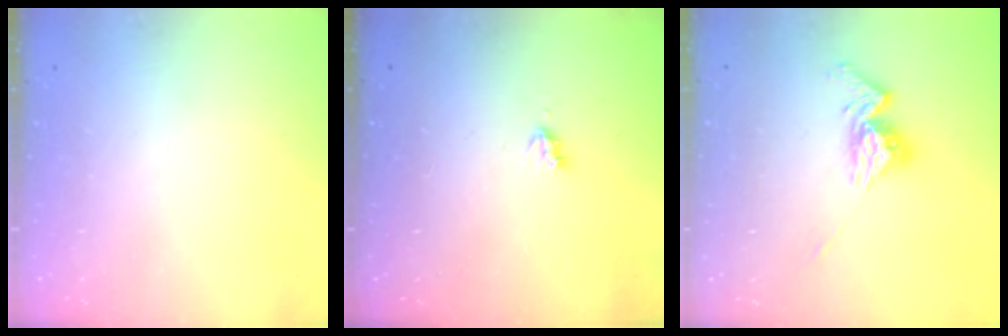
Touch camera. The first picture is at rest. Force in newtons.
{"total": 2.6, "press": 2.6, "slide": 0.4}
{"total": 10.6, "press": 10.6, "slide": 1.0}